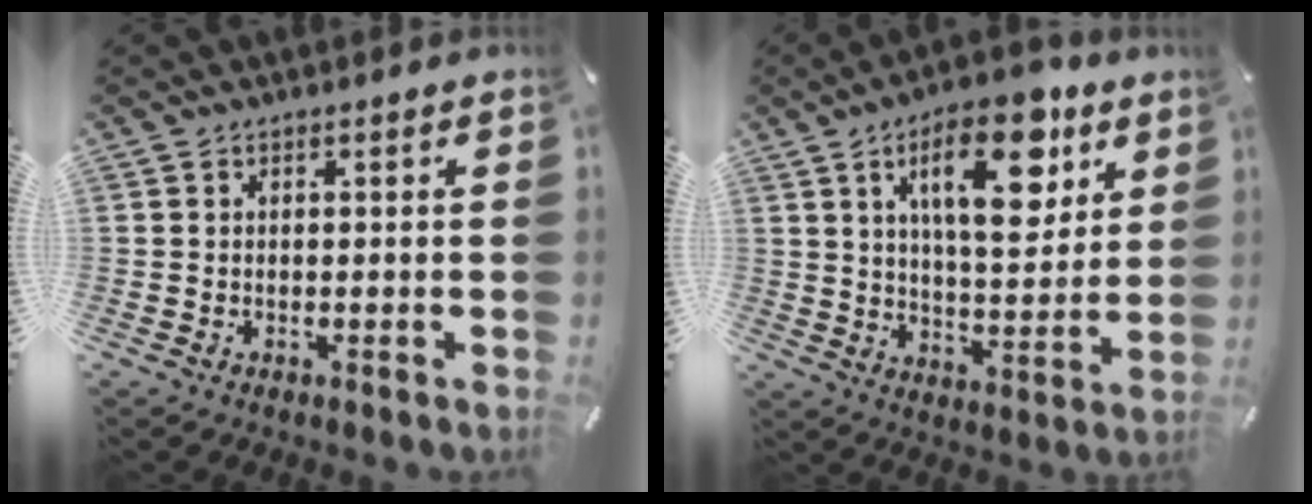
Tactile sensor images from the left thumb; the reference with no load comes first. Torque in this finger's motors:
{"motor_torque": [1.15, 0.85, 1.65, -1.15, 0.30]}